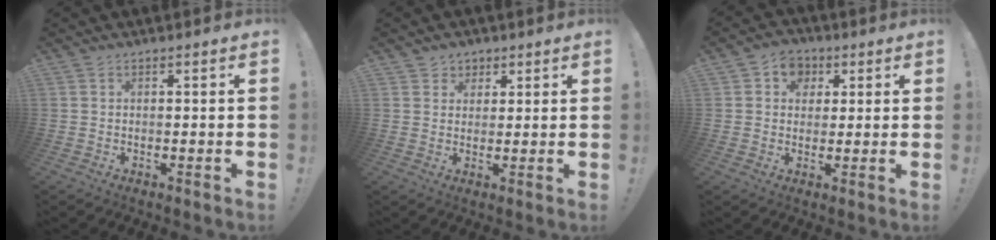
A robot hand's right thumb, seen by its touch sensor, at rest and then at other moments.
{"total": 3.9, "force": [2.2, 3.3, 0.2], "torque": [0.011, -0.017, 0.037]}
{"total": 7.1, "force": [2.0, 6.4, 2.2], "torque": [-0.029, -0.004, 0.040]}